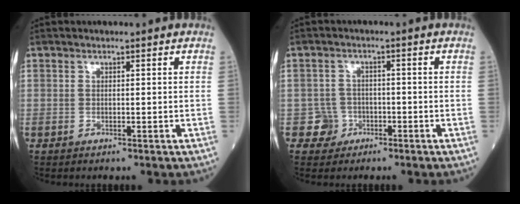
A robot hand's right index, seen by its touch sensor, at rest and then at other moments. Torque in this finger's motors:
{"motor_torque": [-0.28, -0.30, 0.01, -0.03]}